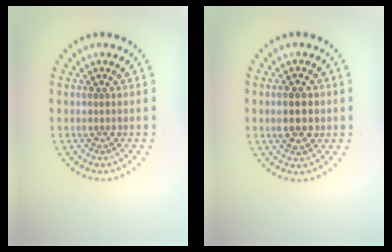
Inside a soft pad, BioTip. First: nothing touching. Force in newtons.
{"total": 3.9, "press": 3.9, "slide": 0.2}